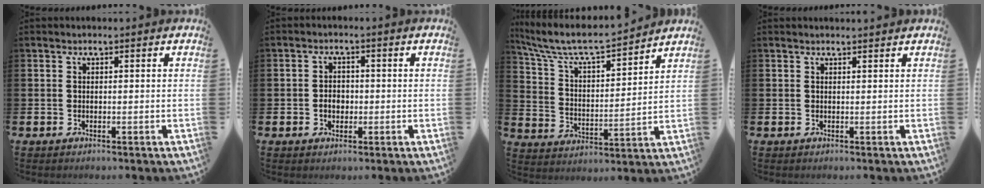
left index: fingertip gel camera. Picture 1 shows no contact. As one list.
[{"total": 2.5, "force": [-0.6, 1.9, 1.4], "torque": [-0.019, 0.002, -0.016]}, {"total": 7.7, "force": [7.1, 1.4, 2.5], "torque": [-0.088, -0.053, 0.122]}, {"total": 0.6, "force": [0.6, -0.1, 0.2], "torque": [0.006, -0.004, 0.009]}]